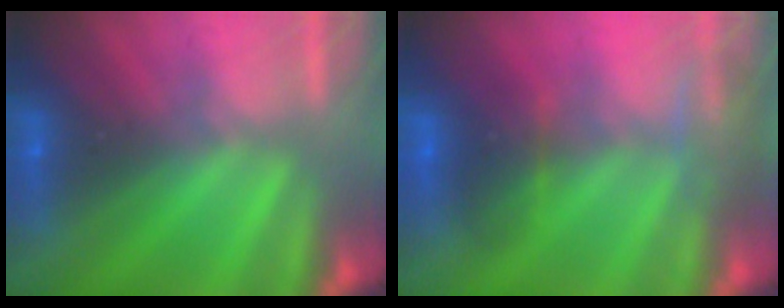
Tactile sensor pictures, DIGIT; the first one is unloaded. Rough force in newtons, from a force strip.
{"total": 3.1}